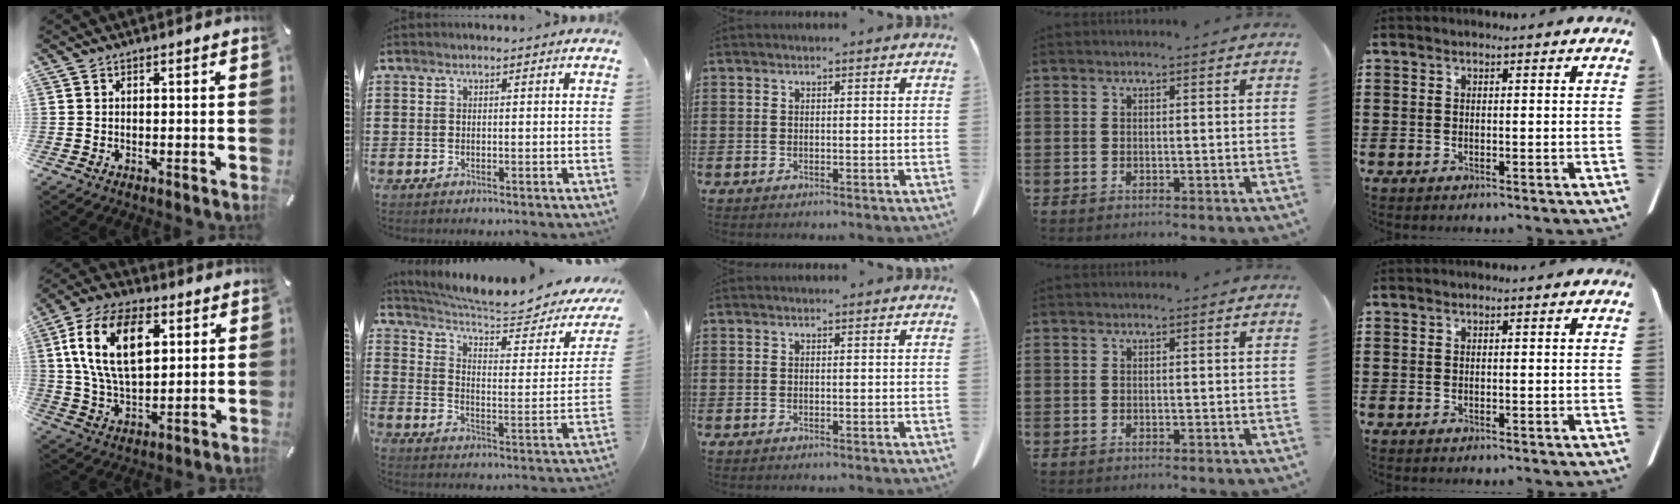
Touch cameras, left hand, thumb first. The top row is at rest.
{"thumb": {"total": 17.2, "force": [5.0, 10.3, 12.9], "torque": [-0.267, 0.004, 0.082]}, "index": {"total": 6.5, "force": [5.4, 0.9, 3.6], "torque": [-0.087, -0.040, 0.086]}}